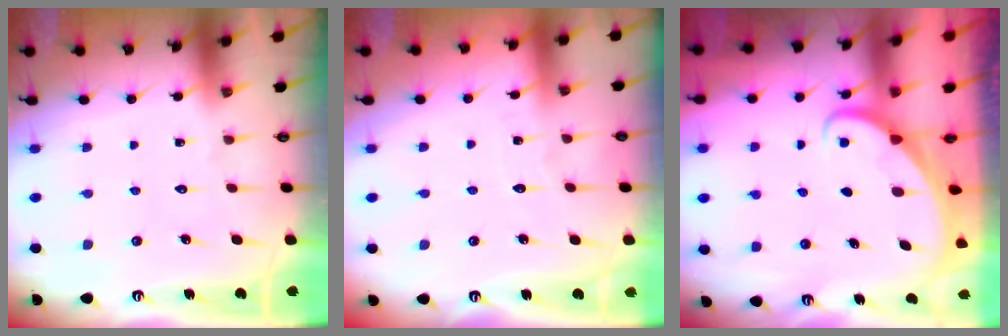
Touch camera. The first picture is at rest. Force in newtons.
{"total": 2.6, "press": 2.6, "slide": 0.2}
{"total": 1.8, "press": 1.8, "slide": 0.1}